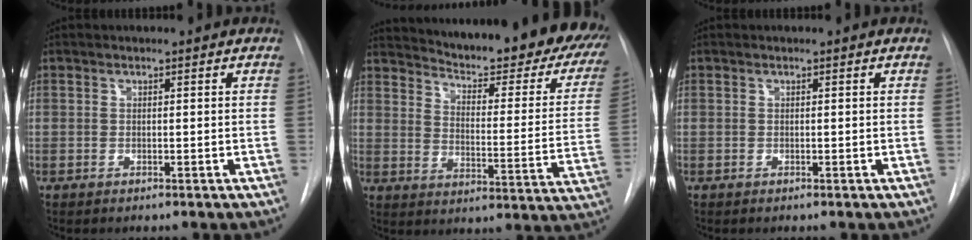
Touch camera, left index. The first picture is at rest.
{"total": 30.0, "force": [26.1, 5.8, 13.7], "torque": [-0.198, -0.111, 0.308]}
{"total": 0.0}